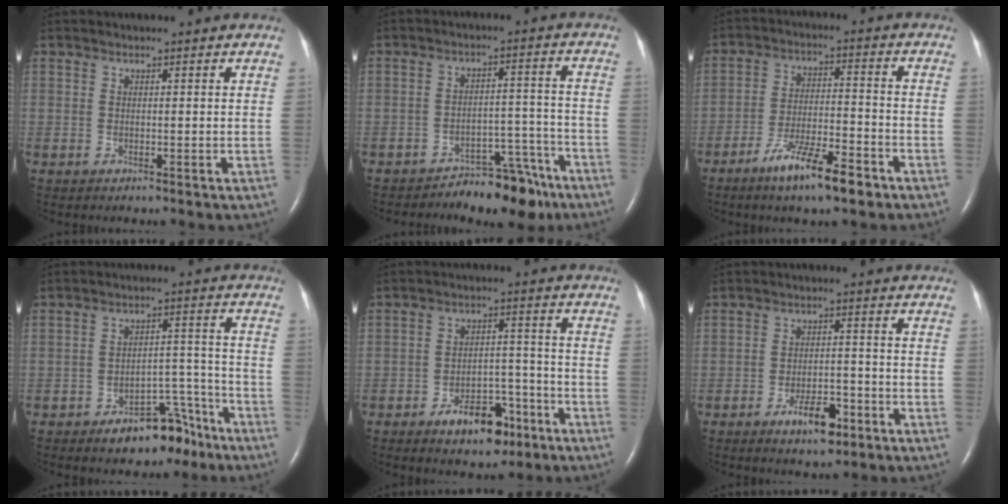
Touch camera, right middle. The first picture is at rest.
{"total": 7.8, "force": [-6.7, 2.9, 2.6], "torque": [-0.015, 0.044, -0.102]}
{"total": 10.0, "force": [-6.6, 1.6, 7.3], "torque": [-0.135, -0.011, -0.113]}
{"total": 9.1, "force": [-6.6, 4.0, 4.8], "torque": [-0.053, 0.028, -0.096]}
{"total": 8.5, "force": [-5.4, 4.2, 5.1], "torque": [-0.074, 0.017, -0.079]}
{"total": 5.9, "force": [-3.5, 2.2, 4.2], "torque": [-0.070, 0.001, -0.053]}